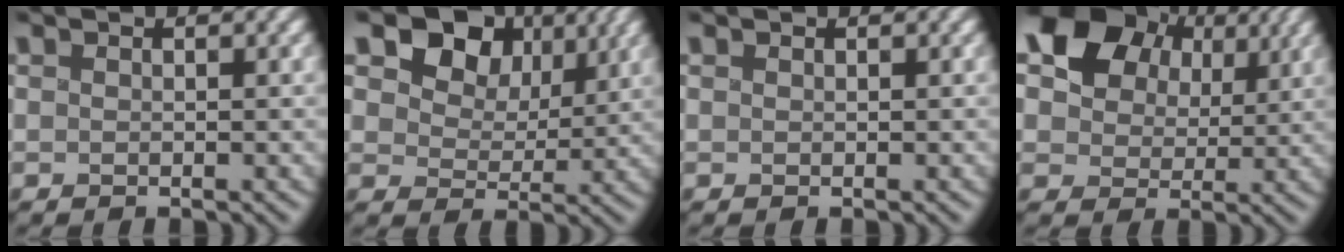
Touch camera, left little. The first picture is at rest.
{"total": 9.0, "force": [4.0, 6.5, 4.8], "torque": [-0.094, 0.010, 0.062]}
{"total": 0.0}
{"total": 12.4, "force": [5.1, 9.2, 6.4], "torque": [-0.126, 0.033, 0.088]}